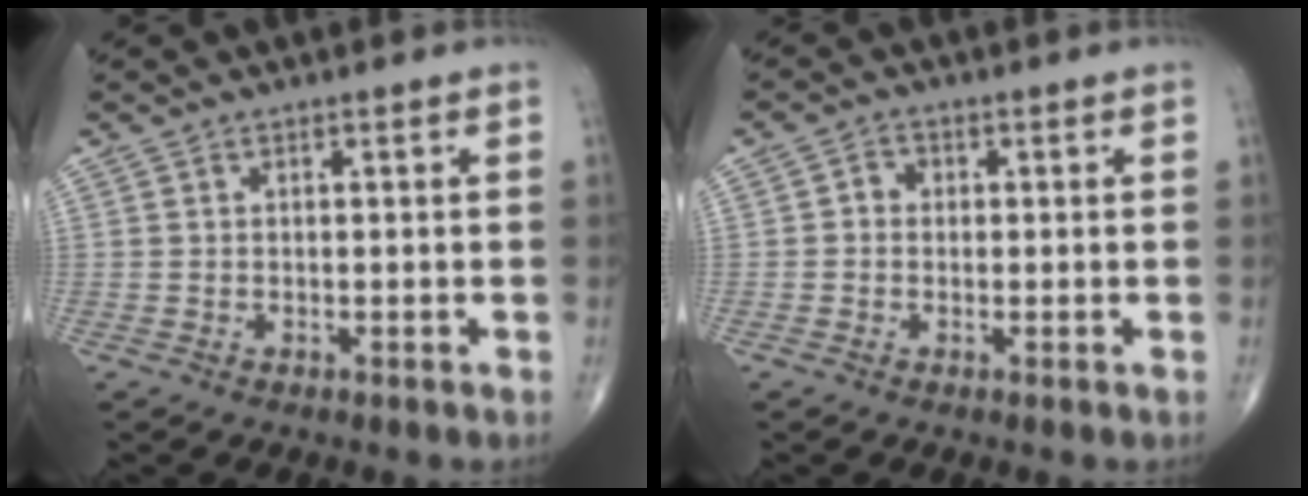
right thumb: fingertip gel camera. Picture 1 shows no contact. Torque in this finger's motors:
{"motor_torque": [-0.17, 0.11, 0.00, -0.03, 0.01]}